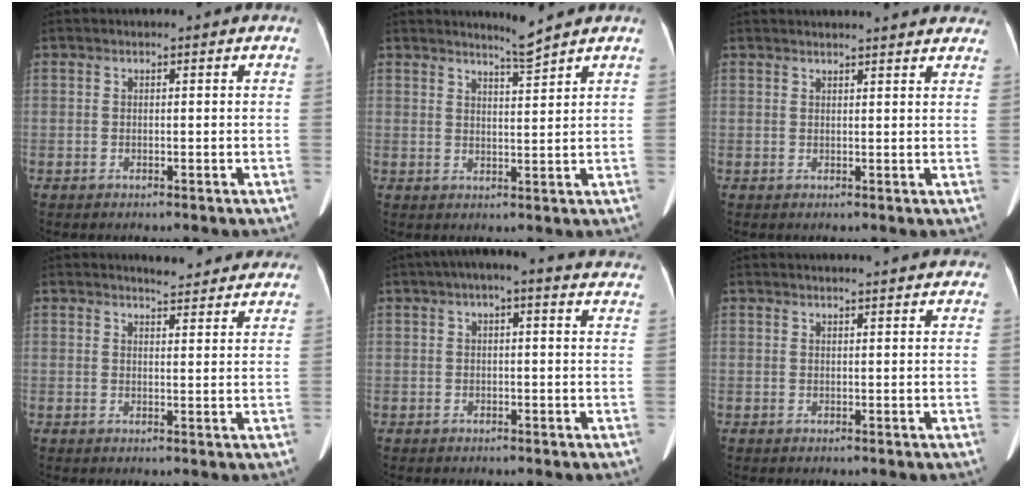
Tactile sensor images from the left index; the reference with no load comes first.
{"total": 2.7, "force": [2.4, -1.2, 0.3], "torque": [-0.017, -0.015, 0.051]}
{"total": 14.2, "force": [13.4, 2.0, 4.3], "torque": [-0.043, 0.016, 0.150]}
{"total": 8.5, "force": [8.1, 1.6, 2.0], "torque": [-0.016, -0.002, 0.084]}
{"total": 11.3, "force": [9.1, 2.8, 6.2], "torque": [-0.077, 0.033, 0.097]}
{"total": 10.9, "force": [10.2, 1.5, 3.5], "torque": [-0.035, 0.019, 0.110]}